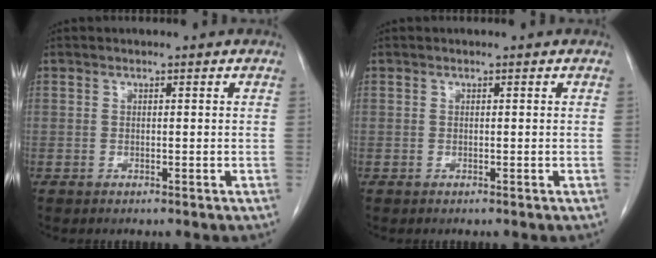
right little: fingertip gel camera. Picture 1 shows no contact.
{"total": 0.0}